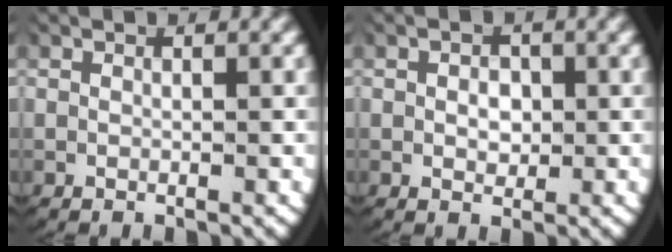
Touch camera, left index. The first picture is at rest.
{"total": 1.6, "force": [0.0, 1.2, 1.0], "torque": [-0.021, -0.010, 0.003]}